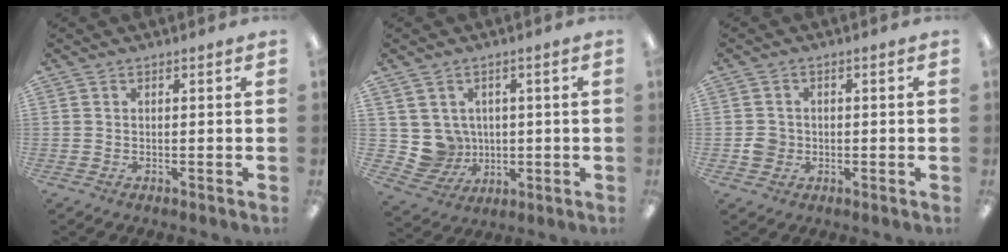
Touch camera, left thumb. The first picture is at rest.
{"total": 6.8, "force": [1.8, 6.6, 0.4], "torque": [-0.028, -0.009, 0.046]}
{"total": 3.4, "force": [-0.5, 3.2, 1.1], "torque": [-0.011, 0.003, -0.010]}